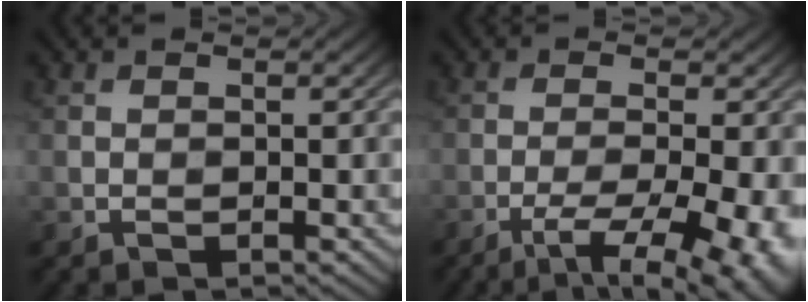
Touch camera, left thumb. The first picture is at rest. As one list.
[{"total": 10.1, "force": [-5.2, 3.1, 8.1], "torque": [-0.129, -0.016, -0.058]}]